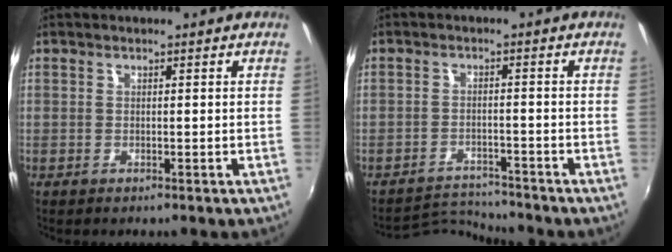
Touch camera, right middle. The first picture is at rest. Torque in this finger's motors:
{"motor_torque": [-0.53, 0.09, -0.28, -0.08]}